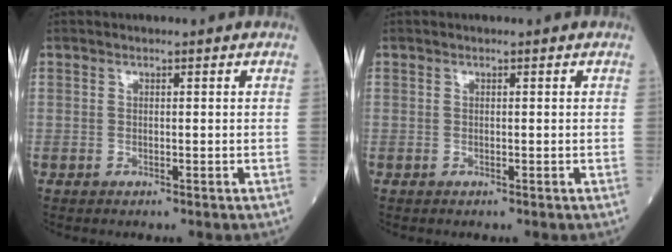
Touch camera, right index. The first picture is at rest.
{"total": 0.0}